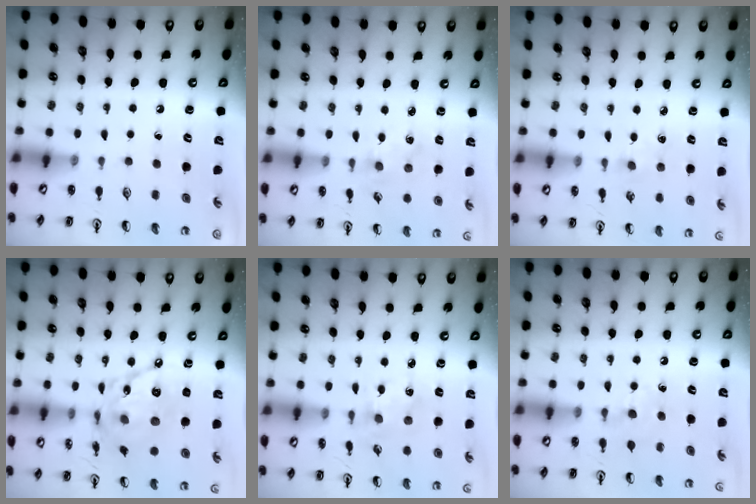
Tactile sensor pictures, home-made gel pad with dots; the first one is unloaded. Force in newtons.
{"total": 2.5, "press": 2.4, "slide": 0.4}
{"total": 3.0, "press": 2.9, "slide": 0.4}
{"total": 15.5, "press": 15.5, "slide": 1.2}
{"total": 2.0, "press": 2.0, "slide": 0.4}
{"total": 5.7, "press": 5.6, "slide": 0.9}